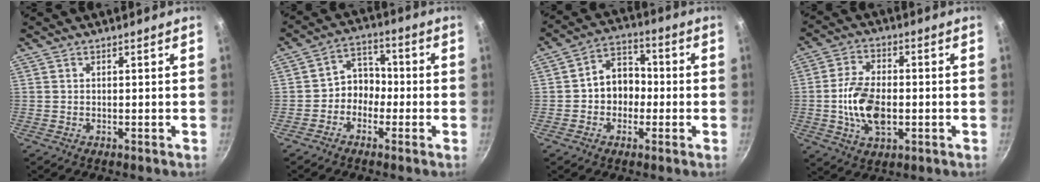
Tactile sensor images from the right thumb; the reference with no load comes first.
{"total": 6.2, "force": [-1.8, 5.1, 2.9], "torque": [-0.002, 0.035, -0.044]}
{"total": 8.7, "force": [-1.0, 7.1, 5.0], "torque": [-0.028, 0.031, -0.028]}
{"total": 11.4, "force": [-1.5, 6.7, 9.1], "torque": [-0.161, 0.012, -0.032]}